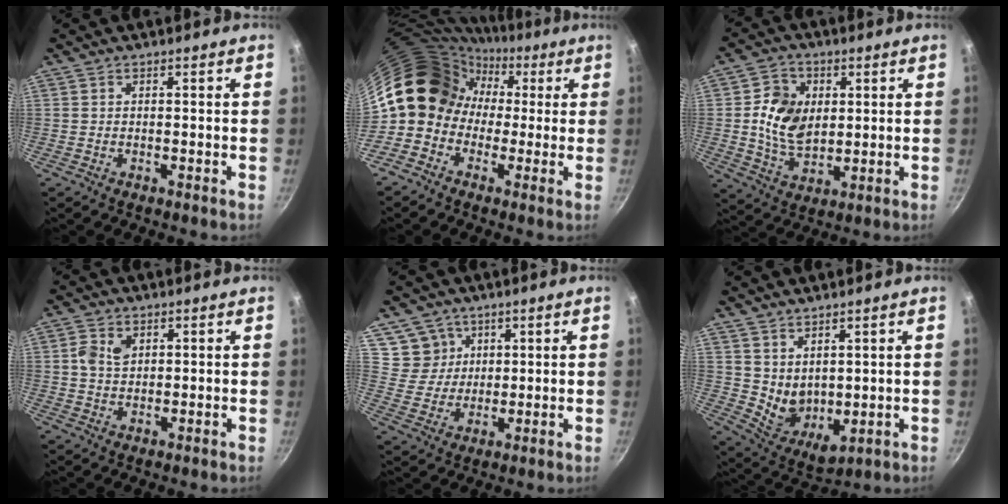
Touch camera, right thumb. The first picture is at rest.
{"total": 14.1, "force": [-0.2, 12.4, 6.7], "torque": [-0.075, 0.047, -0.026]}
{"total": 10.7, "force": [1.6, 7.8, 7.1], "torque": [-0.110, -0.009, 0.031]}
{"total": 4.2, "force": [1.3, 3.0, 2.7], "torque": [-0.043, -0.002, 0.022]}
{"total": 6.7, "force": [3.3, 5.7, 1.2], "torque": [0.002, -0.015, 0.064]}
{"total": 7.6, "force": [3.7, 4.5, 5.0], "torque": [-0.068, -0.041, 0.086]}